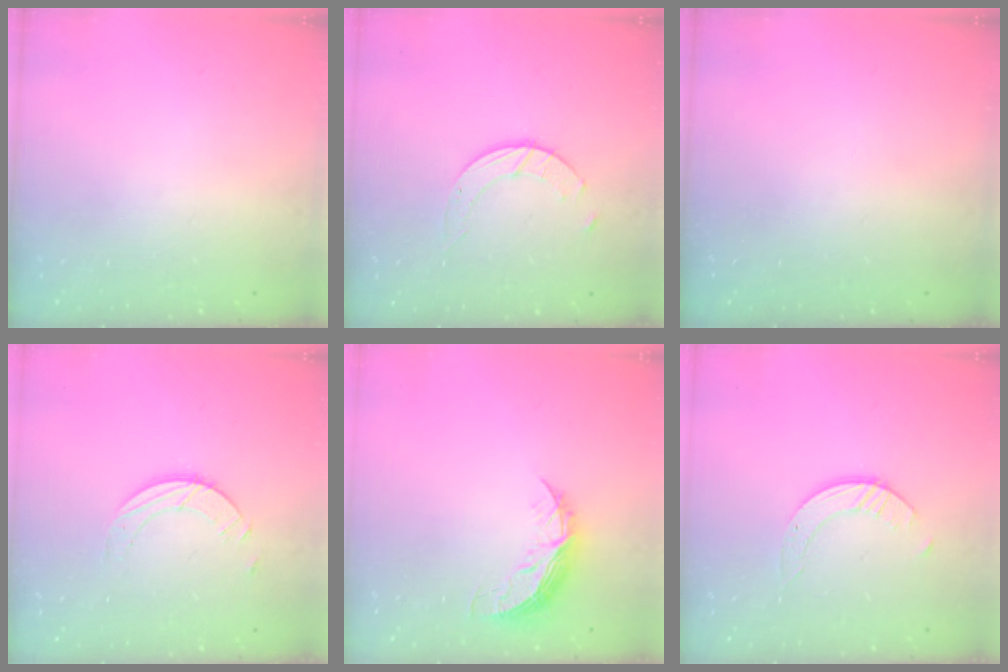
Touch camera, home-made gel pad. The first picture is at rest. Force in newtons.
{"total": 4.1, "press": 4.1, "slide": 0.4}
{"total": 0.0}
{"total": 3.4, "press": 3.4, "slide": 0.3}
{"total": 7.9, "press": 7.8, "slide": 0.6}
{"total": 2.5, "press": 2.5, "slide": 0.3}